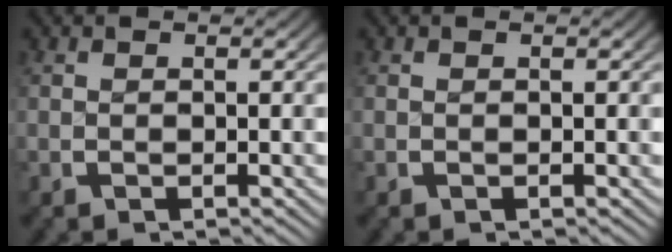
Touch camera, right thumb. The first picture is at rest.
{"total": 0.0}